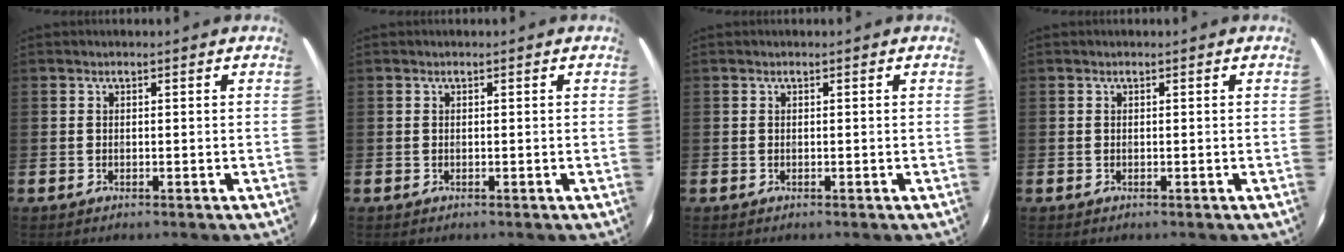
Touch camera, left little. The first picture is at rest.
{"total": 0.0}
{"total": 0.0}
{"total": 0.0}